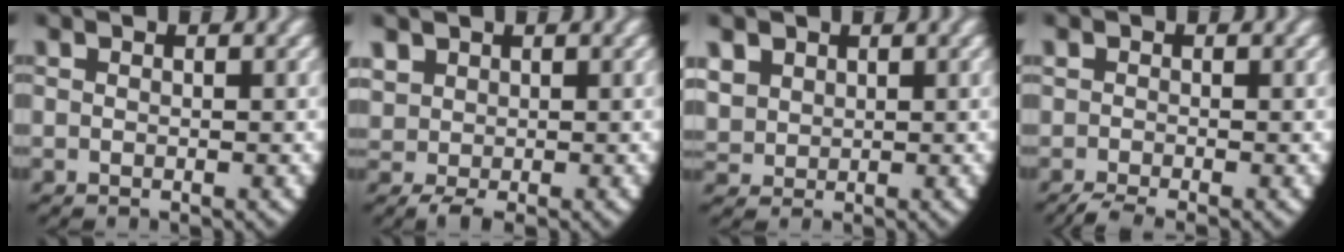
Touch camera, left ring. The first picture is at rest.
{"total": 2.9, "force": [0.1, 2.4, 1.7], "torque": [-0.044, -0.020, 0.018]}
{"total": 3.3, "force": [1.1, 2.8, 1.3], "torque": [-0.044, -0.010, 0.034]}
{"total": 2.4, "force": [-2.0, 0.9, 1.1], "torque": [-0.015, -0.009, -0.028]}